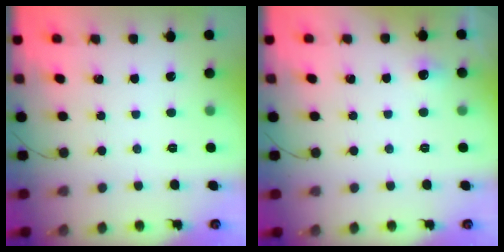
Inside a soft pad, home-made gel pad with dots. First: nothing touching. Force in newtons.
{"total": 4.0, "press": 3.7, "slide": 1.6}